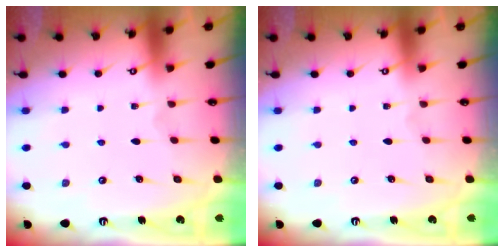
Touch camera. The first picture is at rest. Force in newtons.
{"total": 0.0}